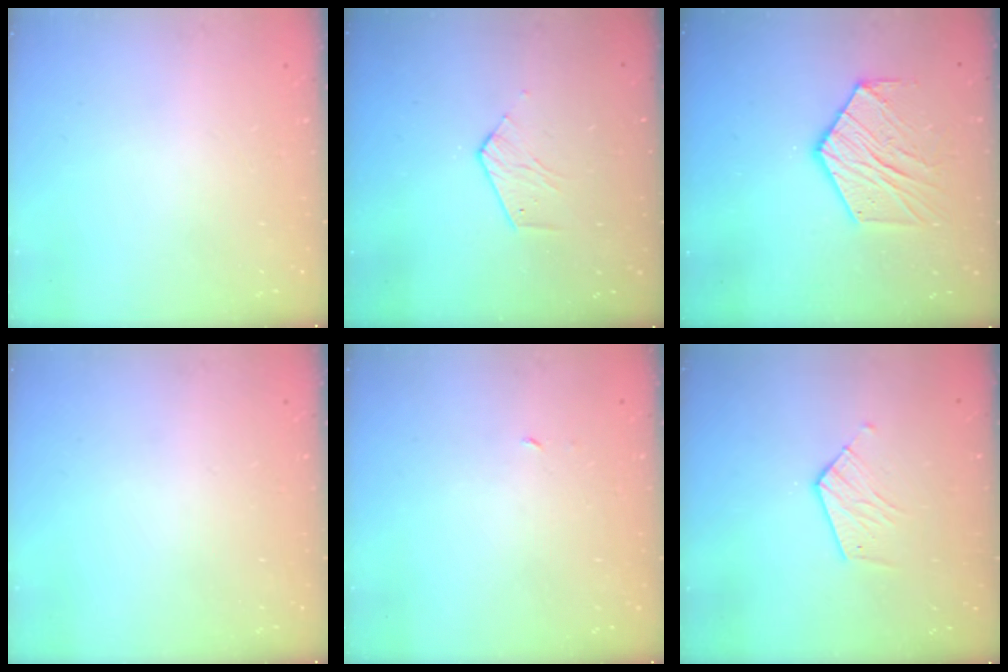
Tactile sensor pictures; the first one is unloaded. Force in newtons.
{"total": 3.9, "press": 3.9, "slide": 0.4}
{"total": 11.9, "press": 11.8, "slide": 0.7}
{"total": 0.0}
{"total": 1.8, "press": 1.8, "slide": 0.1}
{"total": 6.9, "press": 6.9, "slide": 0.2}